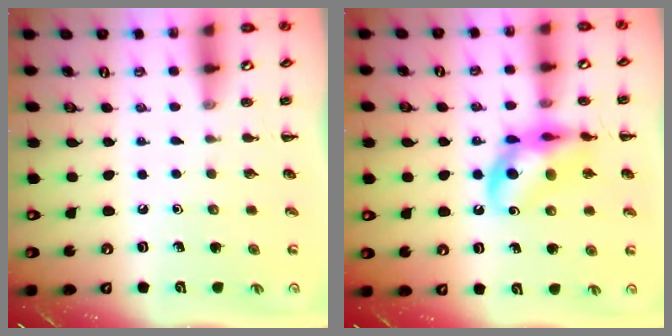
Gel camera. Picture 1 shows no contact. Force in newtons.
{"total": 13.2, "press": 12.9, "slide": 2.6}